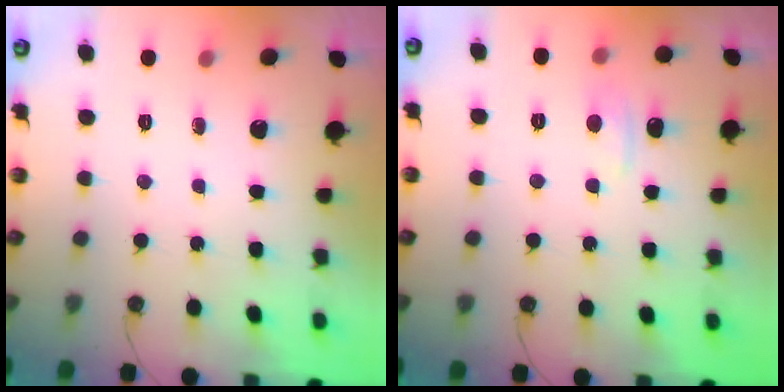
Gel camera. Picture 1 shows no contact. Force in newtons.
{"total": 1.2, "press": 0.8, "slide": 0.9}